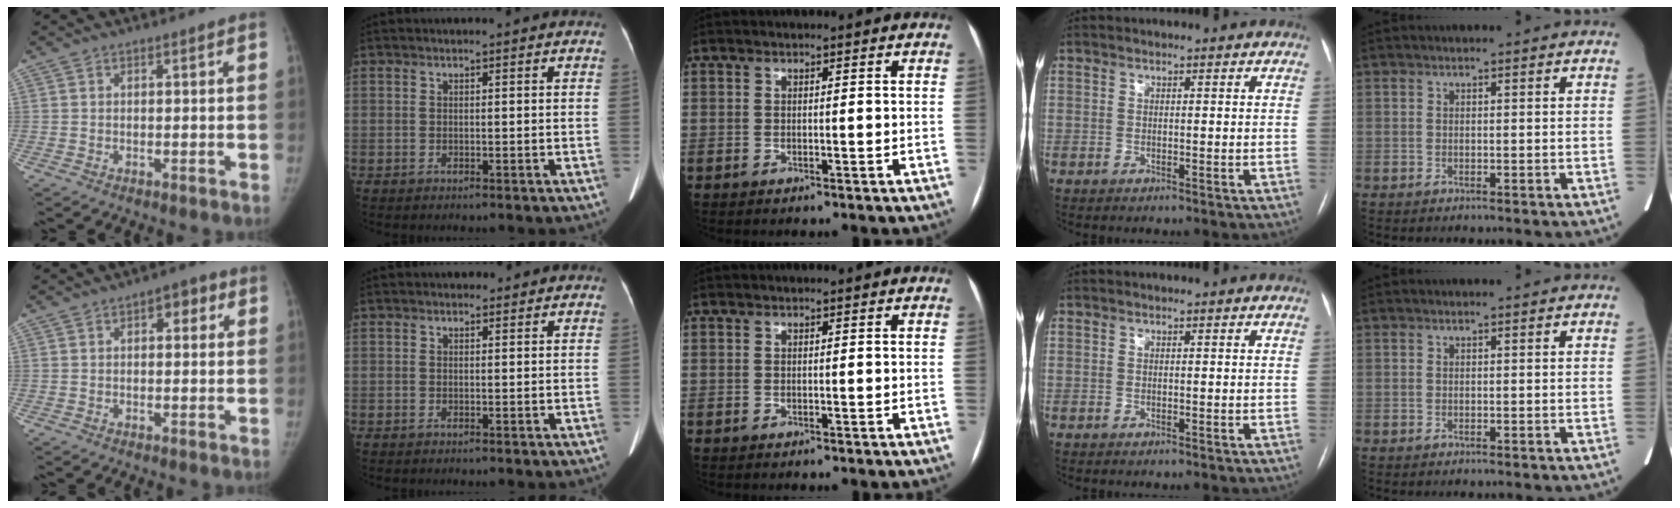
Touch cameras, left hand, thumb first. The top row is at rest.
{"thumb": {"total": 3.9, "force": [1.3, 2.2, 3.0], "torque": [-0.021, 0.008, 0.010]}, "index": {"total": 0.9, "force": [0.7, 0.5, 0.1], "torque": [-0.003, 0.001, 0.007]}}